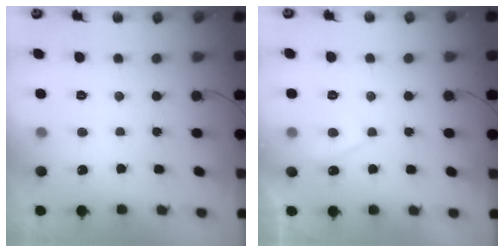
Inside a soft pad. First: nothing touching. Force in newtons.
{"total": 2.4, "press": 2.4, "slide": 0.5}